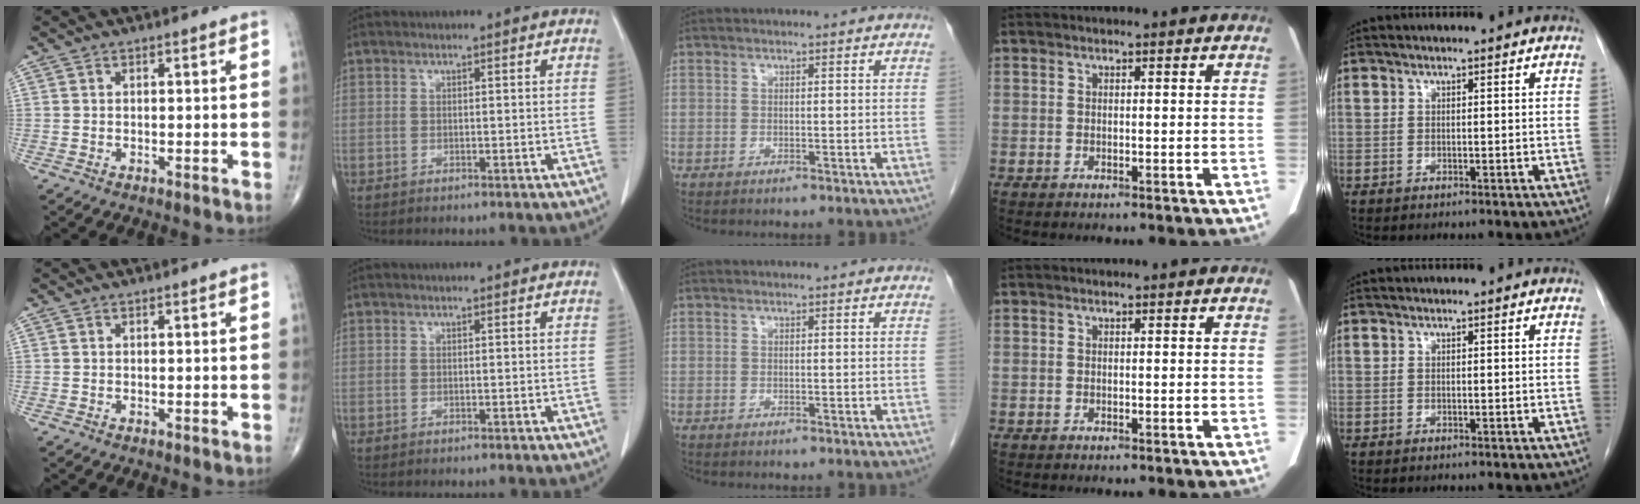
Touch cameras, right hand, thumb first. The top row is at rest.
{}